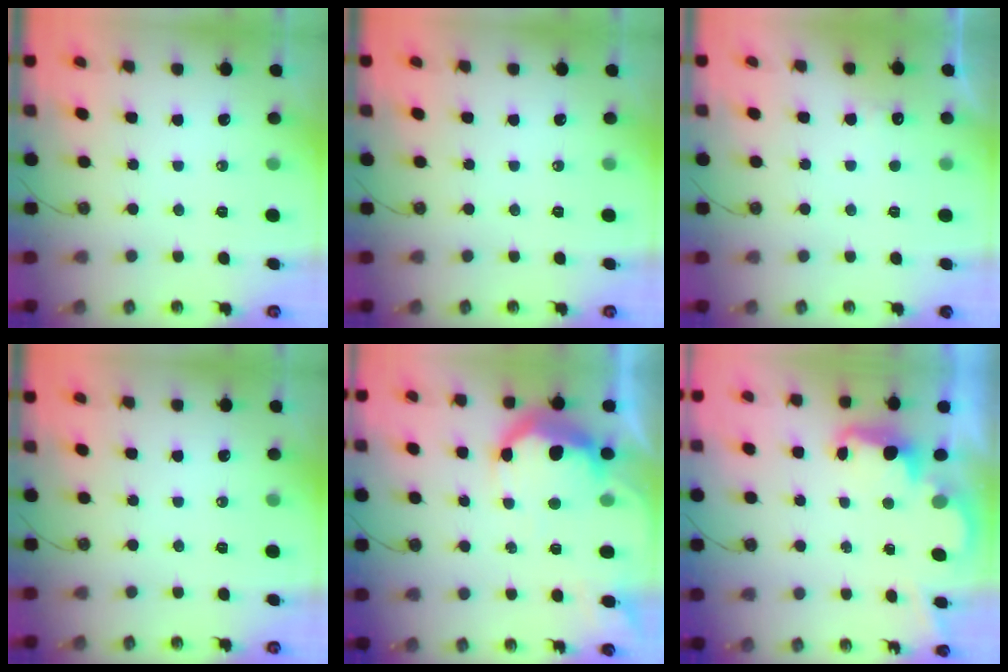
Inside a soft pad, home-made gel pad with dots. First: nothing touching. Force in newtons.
{"total": 0.0}
{"total": 5.1, "press": 4.9, "slide": 1.2}
{"total": 0.0}
{"total": 18.5, "press": 18.4, "slide": 1.4}
{"total": 2.4, "press": 2.3, "slide": 0.5}